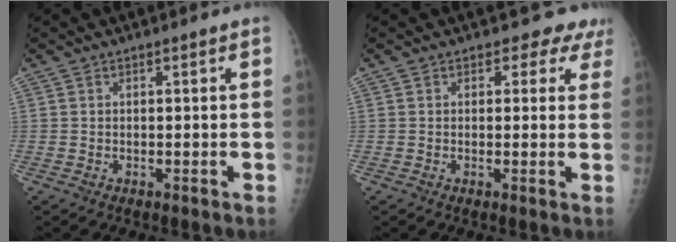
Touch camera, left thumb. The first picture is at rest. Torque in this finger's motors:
{"motor_torque": [-0.29, -0.16, -0.04, 0.04, -0.02]}